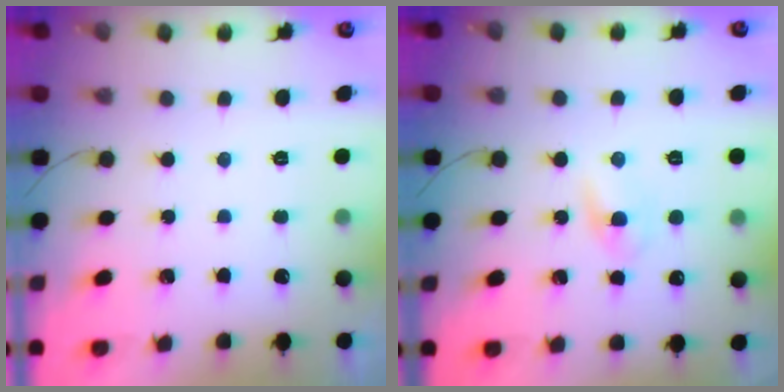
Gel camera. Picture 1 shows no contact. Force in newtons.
{"total": 2.8, "press": 2.6, "slide": 1.1}